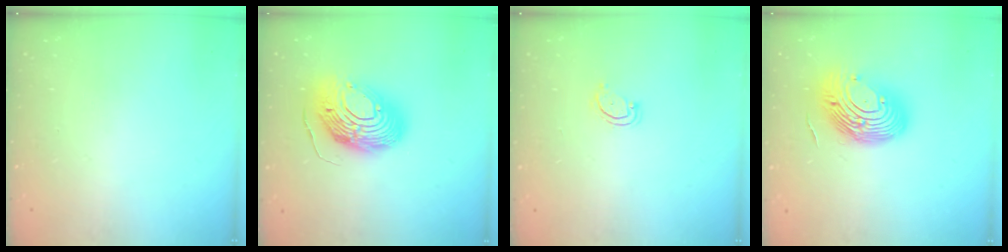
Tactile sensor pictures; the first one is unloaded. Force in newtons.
{"total": 16.9, "press": 16.8, "slide": 1.6}
{"total": 3.1, "press": 3.1, "slide": 0.2}
{"total": 16.3, "press": 15.8, "slide": 4.1}